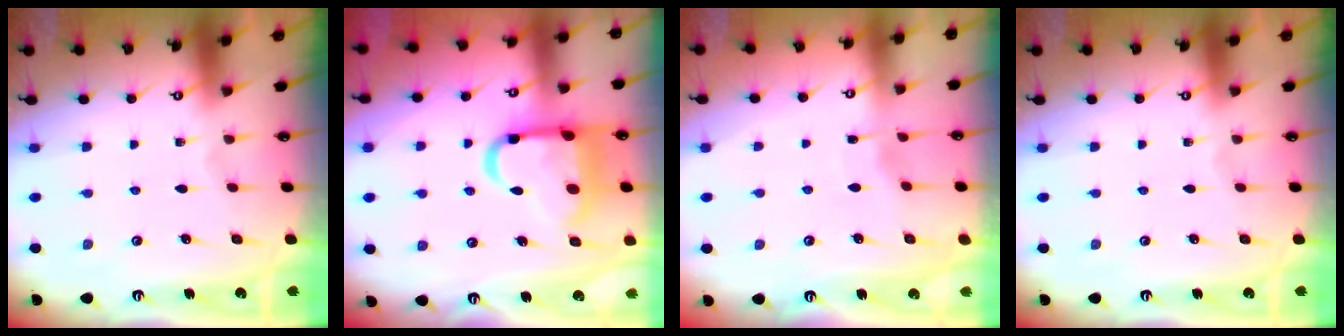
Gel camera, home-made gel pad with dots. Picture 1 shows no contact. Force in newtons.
{"total": 16.3, "press": 16.2, "slide": 1.9}
{"total": 2.0, "press": 2.0, "slide": 0.3}
{"total": 0.0}